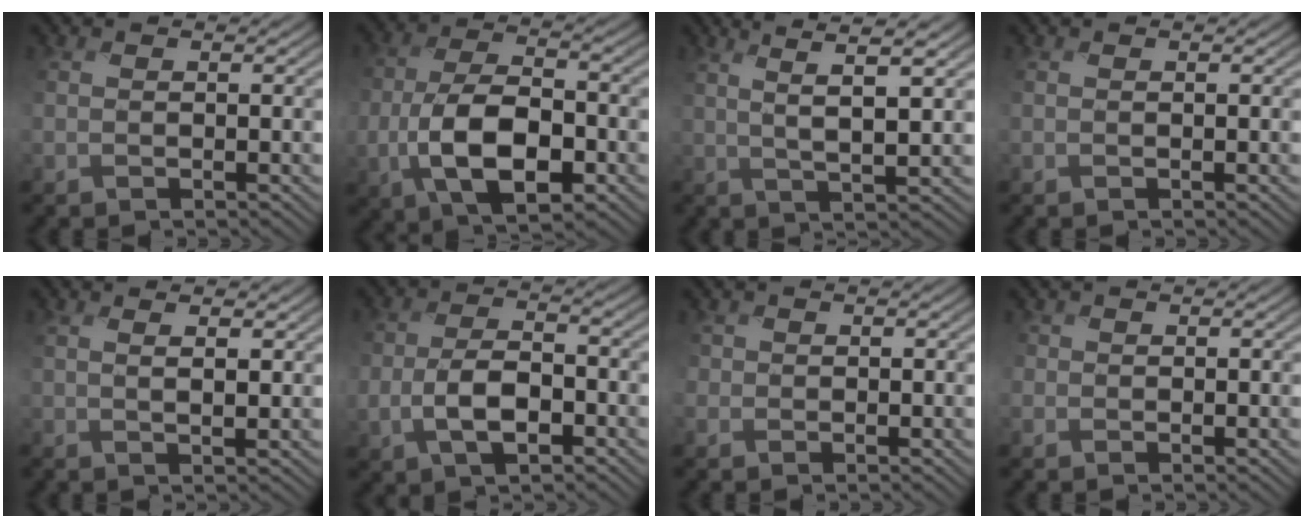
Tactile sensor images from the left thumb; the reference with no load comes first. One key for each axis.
{"total": 10.8, "fx": -3.1, "fy": 6.1, "fz": 8.3, "tx": -0.177, "ty": -0.010, "tz": -0.058}
{"total": 6.2, "fx": 2.7, "fy": 0.9, "fz": 5.5, "tx": -0.109, "ty": 0.010, "tz": 0.053}
{"total": 0.0}
{"total": 2.6, "fx": 1.3, "fy": 0.6, "fz": 2.2, "tx": -0.036, "ty": -0.004, "tz": 0.023}
{"total": 6.1, "fx": -2.0, "fy": 3.5, "fz": 4.6, "tx": -0.097, "ty": -0.001, "tz": -0.038}
{"total": 1.1, "fx": 0.1, "fy": 1.1, "fz": 0.0, "tx": 0.000, "ty": -0.002, "tz": -0.004}
{"total": 0.9, "fx": 0.1, "fy": 0.9, "fz": 0.0, "tx": 0.002, "ty": -0.002, "tz": -0.003}